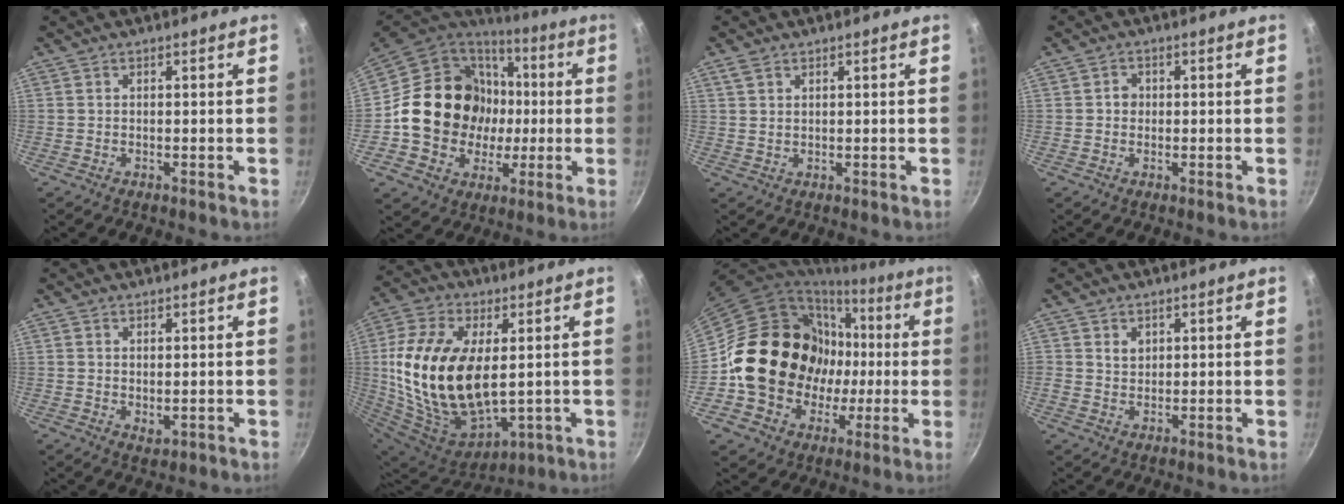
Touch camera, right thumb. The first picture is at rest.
{"total": 21.6, "force": [0.0, 19.0, 10.2], "torque": [-0.159, 0.034, 0.012]}
{"total": 2.2, "force": [1.4, 1.3, 1.2], "torque": [-0.022, 0.000, 0.030]}
{"total": 2.0, "force": [0.0, 1.9, 0.8], "torque": [-0.003, 0.005, -0.003]}
{"total": 1.9, "force": [0.5, 1.2, 1.4], "torque": [-0.020, -0.009, 0.008]}
{"total": 25.0, "force": [1.8, 14.4, 20.3], "torque": [-0.395, -0.013, 0.048]}
{"total": 19.9, "force": [0.1, 17.6, 9.4], "torque": [-0.128, 0.031, 0.018]}
{"total": 2.5, "force": [0.9, 2.1, 1.0], "torque": [-0.006, -0.003, 0.016]}